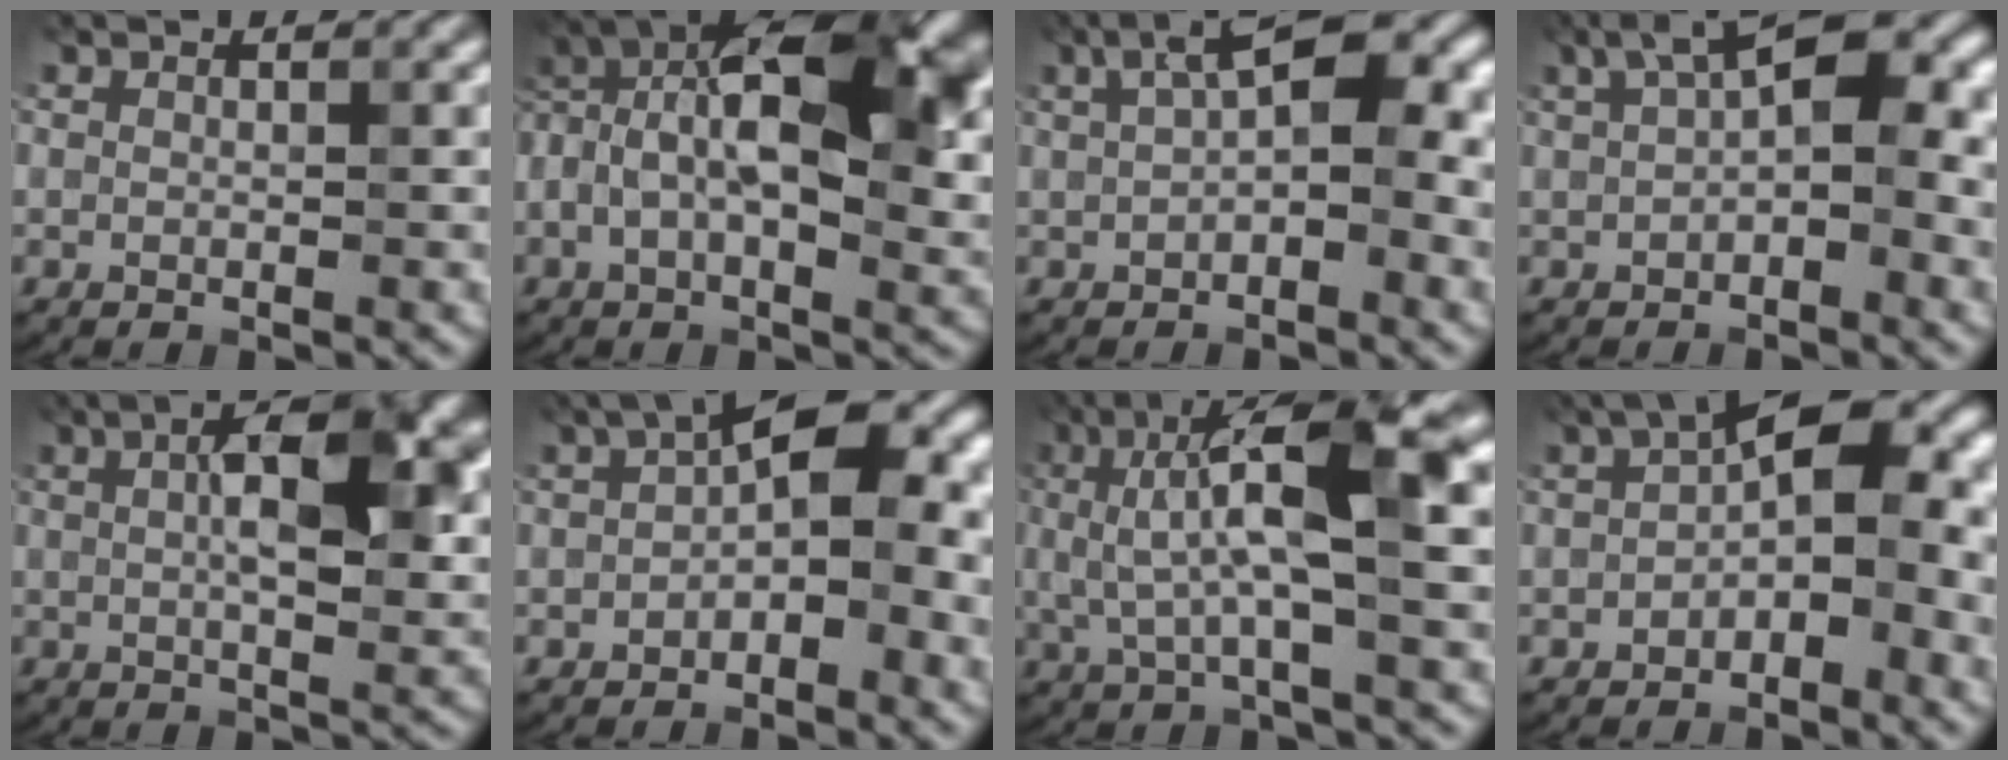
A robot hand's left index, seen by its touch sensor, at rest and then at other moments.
{"total": 15.1, "force": [2.1, 7.4, 13.0], "torque": [-0.186, 0.035, 0.013]}
{"total": 6.4, "force": [1.2, 2.3, 5.8], "torque": [-0.088, 0.020, 0.013]}
{"total": 7.2, "force": [1.6, 2.8, 6.5], "torque": [-0.102, 0.020, 0.018]}
{"total": 8.2, "force": [1.8, 3.1, 7.3], "torque": [-0.117, 0.016, 0.023]}
{"total": 8.1, "force": [0.5, 3.7, 7.2], "torque": [-0.110, 0.025, -0.004]}
{"total": 9.1, "force": [1.4, 2.2, 8.8], "torque": [-0.163, 0.012, 0.021]}
{"total": 9.0, "force": [0.3, 4.2, 8.0], "torque": [-0.116, 0.028, -0.009]}